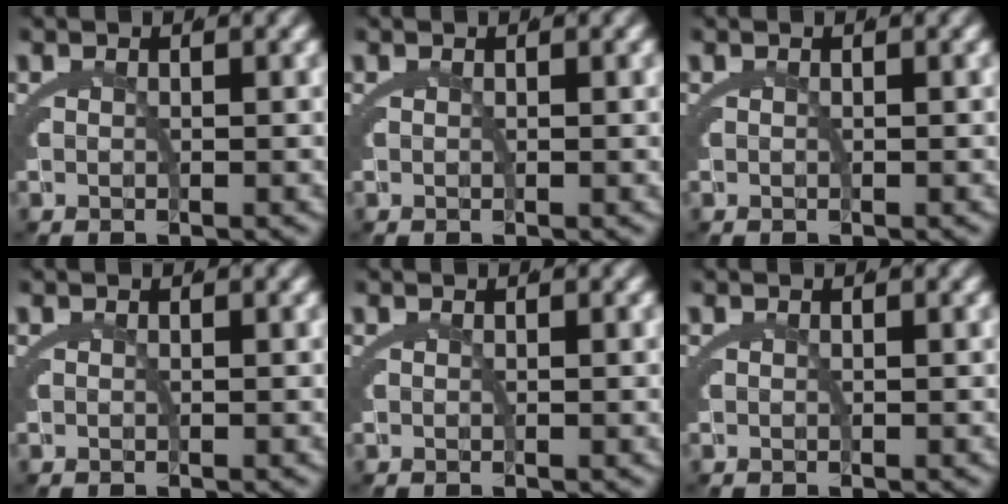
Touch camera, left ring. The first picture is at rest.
{"total": 0.0}
{"total": 0.0}
{"total": 0.0}
{"total": 0.0}
{"total": 0.0}